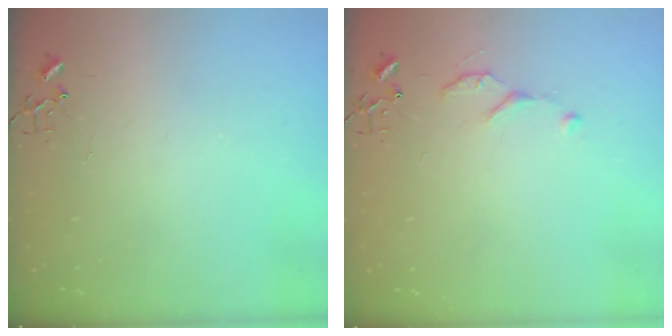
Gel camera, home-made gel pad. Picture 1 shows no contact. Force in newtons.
{"total": 5.5, "press": 5.5, "slide": 0.7}